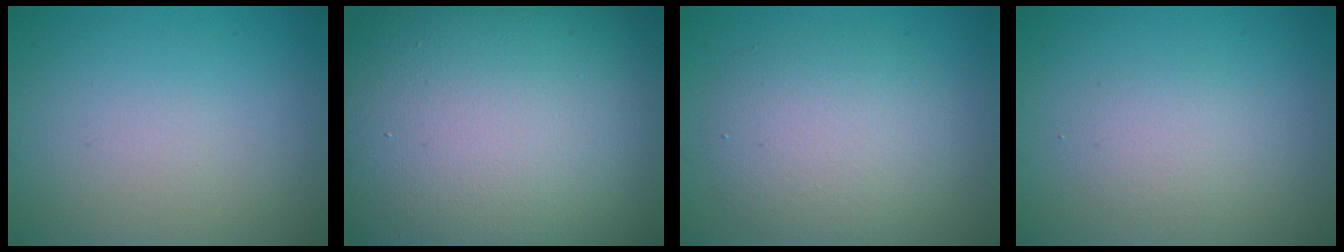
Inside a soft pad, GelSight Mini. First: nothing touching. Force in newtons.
{"total": 21.2, "press": 21.2, "slide": 1.7}
{"total": 4.9, "press": 4.8, "slide": 0.4}
{"total": 1.6, "press": 1.6, "slide": 0.1}